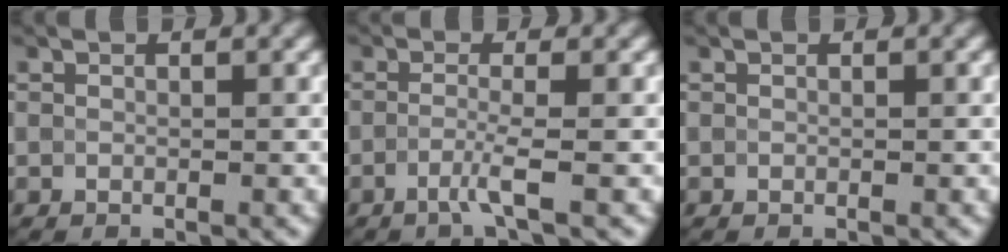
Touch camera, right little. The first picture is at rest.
{"total": 2.3, "force": [-1.0, 0.2, 2.1], "torque": [-0.036, 0.000, -0.028]}
{"total": 0.0}